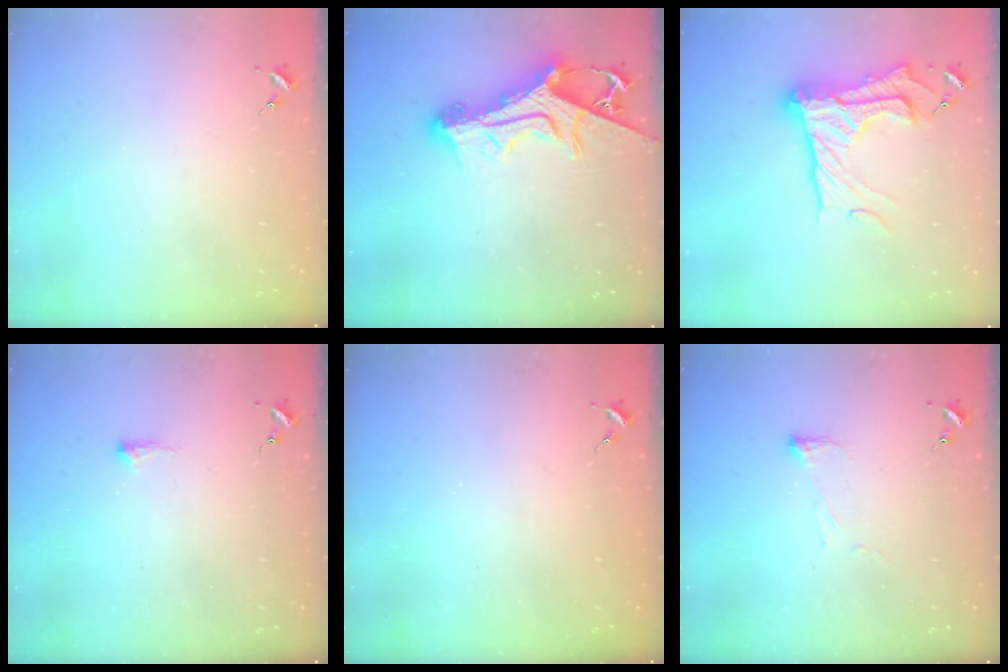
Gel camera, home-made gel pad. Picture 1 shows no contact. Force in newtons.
{"total": 15.5, "press": 15.4, "slide": 1.6}
{"total": 24.2, "press": 24.1, "slide": 1.7}
{"total": 3.4, "press": 3.3, "slide": 0.7}
{"total": 0.0}
{"total": 3.8, "press": 3.7, "slide": 0.9}